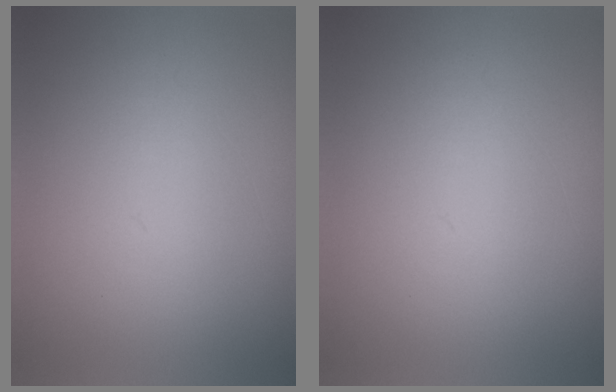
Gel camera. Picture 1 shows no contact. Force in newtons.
{"total": 0.0}